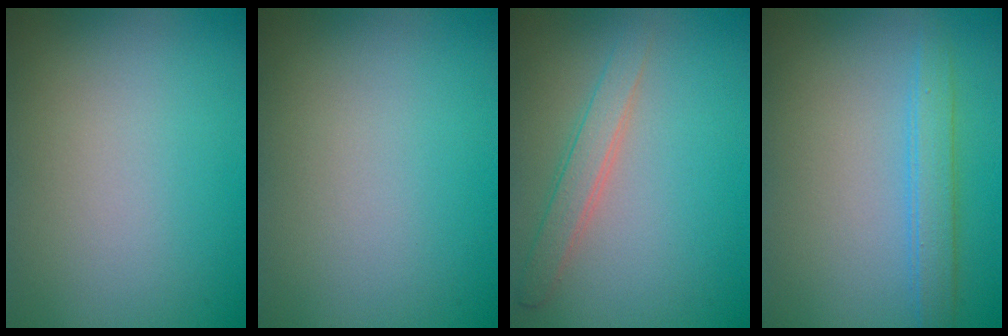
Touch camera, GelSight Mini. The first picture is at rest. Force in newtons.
{"total": 0.0}
{"total": 2.3, "press": 2.3, "slide": 0.1}
{"total": 2.6, "press": 2.6, "slide": 0.0}